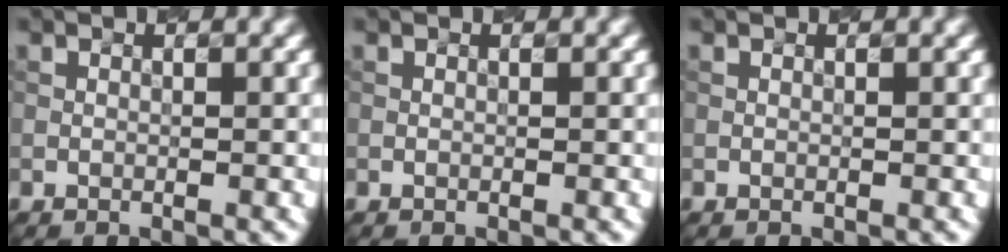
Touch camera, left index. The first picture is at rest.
{"total": 0.0}
{"total": 0.0}